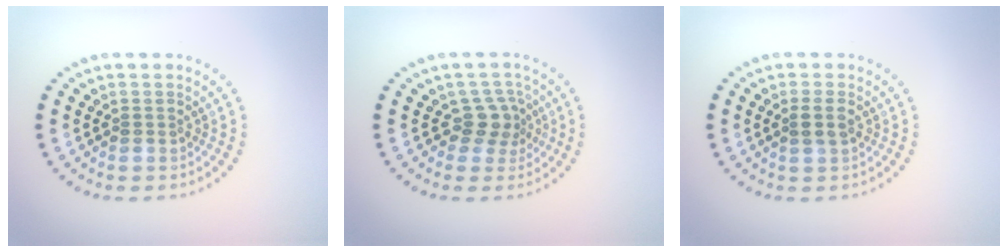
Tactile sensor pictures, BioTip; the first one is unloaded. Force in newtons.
{"total": 2.4, "press": 1.9, "slide": 1.6}
{"total": 1.5, "press": 1.4, "slide": 0.6}